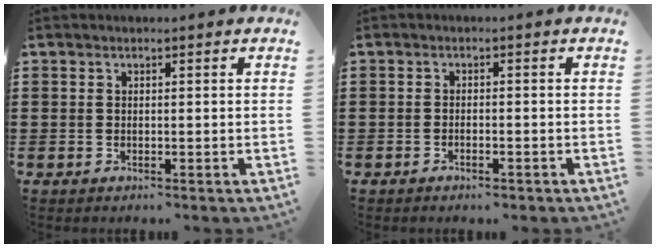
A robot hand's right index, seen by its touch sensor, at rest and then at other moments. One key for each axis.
{"total": 1.1, "fx": -0.9, "fy": 0.1, "fz": 0.6, "tx": -0.015, "ty": -0.005, "tz": -0.015}